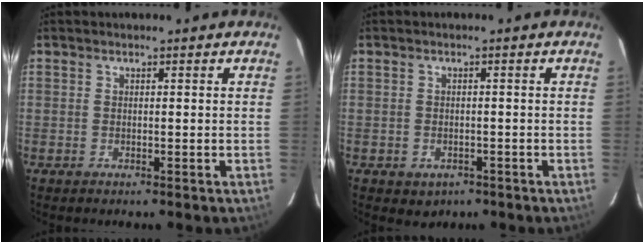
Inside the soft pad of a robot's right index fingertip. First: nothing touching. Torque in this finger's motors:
{"motor_torque": [0.52, -0.58, 0.02, -0.02]}